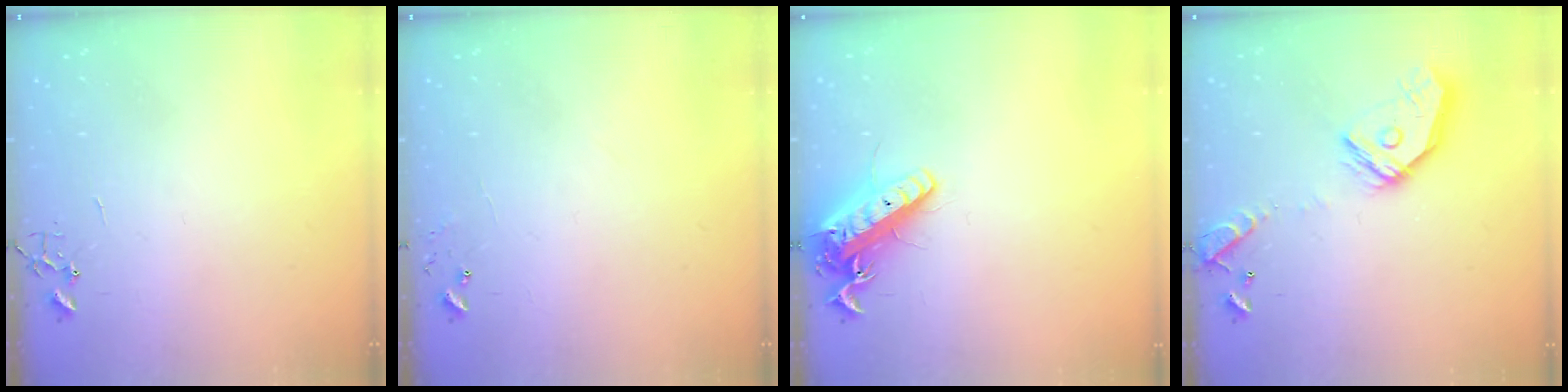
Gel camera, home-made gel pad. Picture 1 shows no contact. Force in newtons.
{"total": 6.3, "press": 6.3, "slide": 0.5}
{"total": 16.0, "press": 15.7, "slide": 3.1}
{"total": 16.2, "press": 16.1, "slide": 2.1}